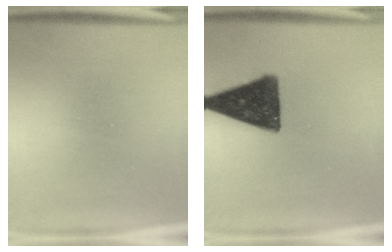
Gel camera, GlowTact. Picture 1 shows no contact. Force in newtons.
{"total": 15.4}